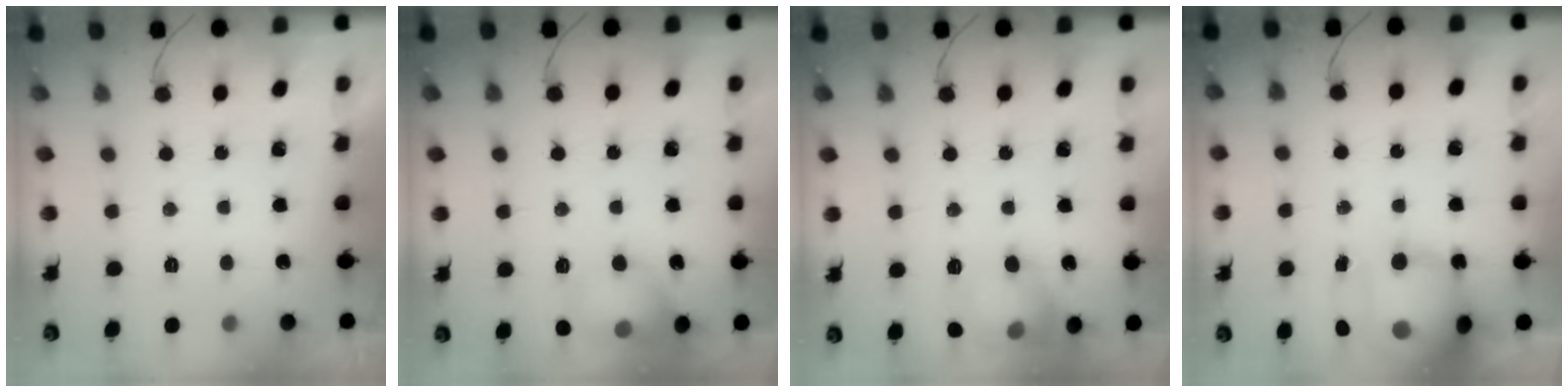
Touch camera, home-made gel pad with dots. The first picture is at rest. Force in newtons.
{"total": 11.2, "press": 11.0, "slide": 1.6}
{"total": 12.8, "press": 12.7, "slide": 1.1}
{"total": 18.9, "press": 18.4, "slide": 4.3}